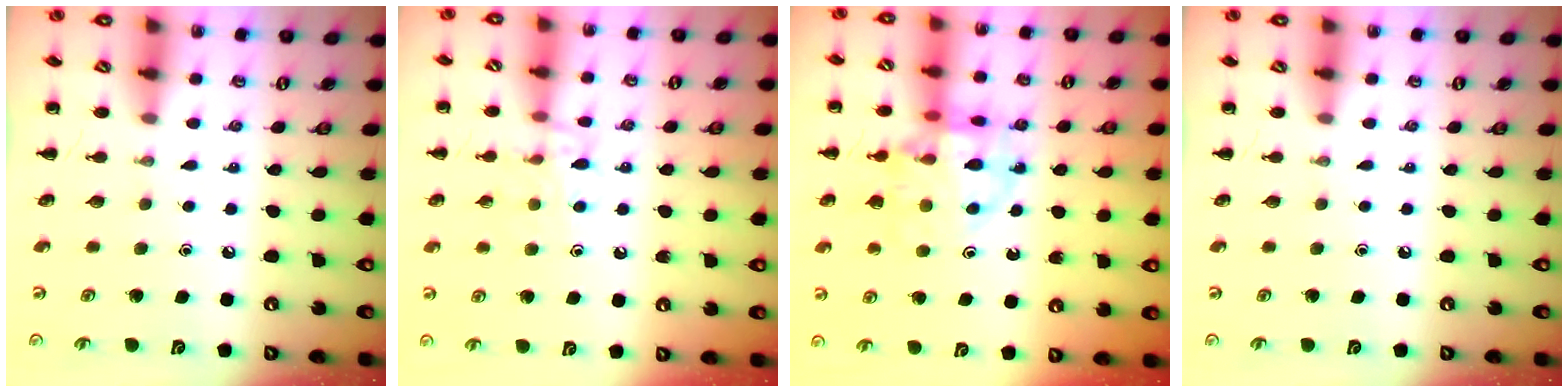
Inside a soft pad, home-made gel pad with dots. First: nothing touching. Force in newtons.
{"total": 9.8, "press": 9.8, "slide": 0.9}
{"total": 14.1, "press": 13.9, "slide": 2.3}
{"total": 0.0}